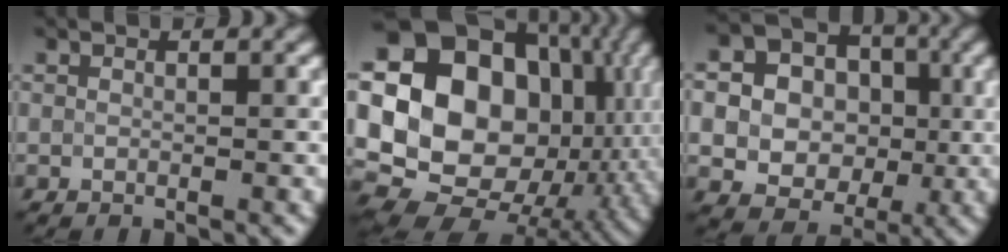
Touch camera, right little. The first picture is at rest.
{"total": 19.0, "force": [1.8, 14.8, 11.8], "torque": [-0.200, 0.008, 0.054]}
{"total": 12.7, "force": [-0.2, 11.4, 5.4], "torque": [-0.122, 0.012, -0.013]}